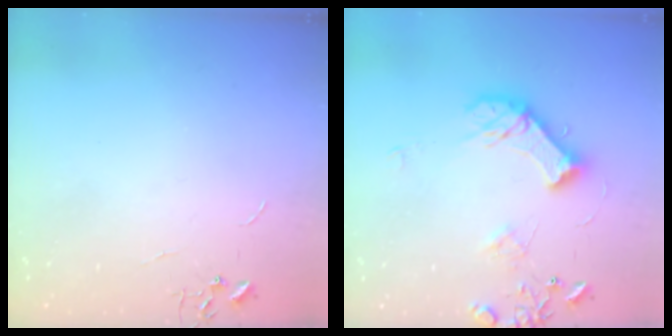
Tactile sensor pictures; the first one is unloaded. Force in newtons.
{"total": 14.3, "press": 14.2, "slide": 2.0}